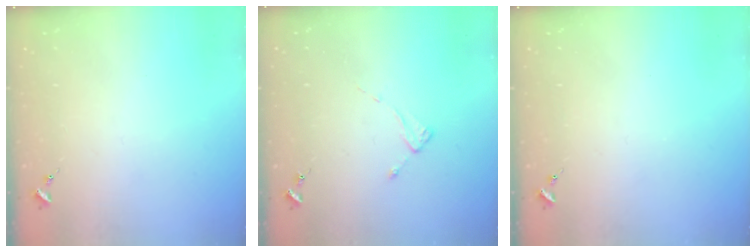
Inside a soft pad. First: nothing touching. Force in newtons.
{"total": 2.0, "press": 2.0, "slide": 0.3}
{"total": 0.0}